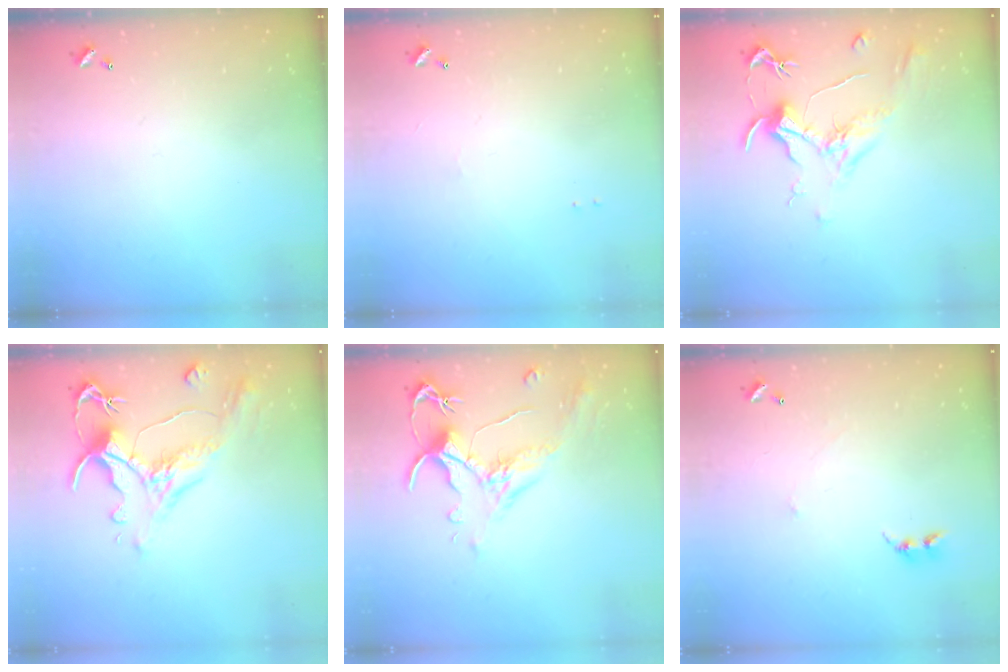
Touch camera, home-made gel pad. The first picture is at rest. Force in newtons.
{"total": 0.9, "press": 0.8, "slide": 0.5}
{"total": 2.0, "press": 1.7, "slide": 0.9}
{"total": 1.6, "press": 0.4, "slide": 1.6}
{"total": 1.5, "press": 1.0, "slide": 1.1}
{"total": 2.6, "press": 2.6, "slide": 0.3}